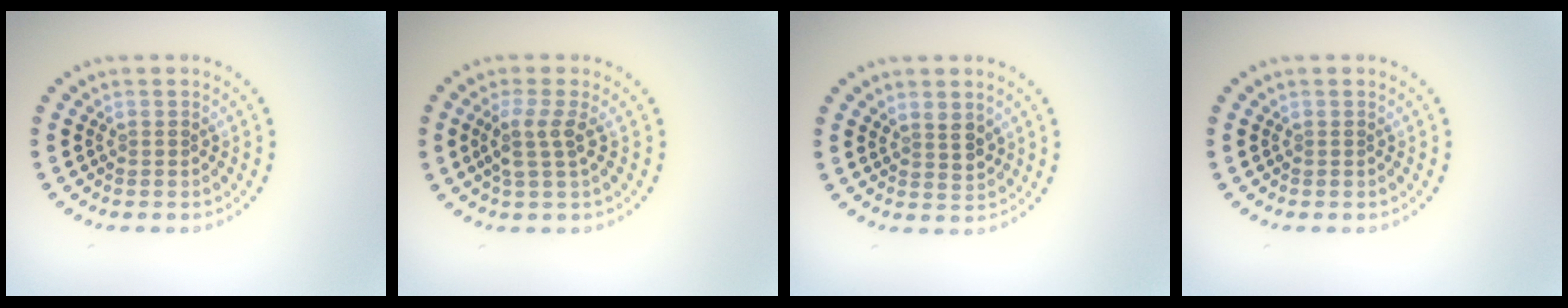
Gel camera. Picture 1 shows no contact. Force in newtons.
{"total": 2.6, "press": 2.0, "slide": 1.6}
{"total": 1.9, "press": 1.7, "slide": 0.9}
{"total": 0.0}